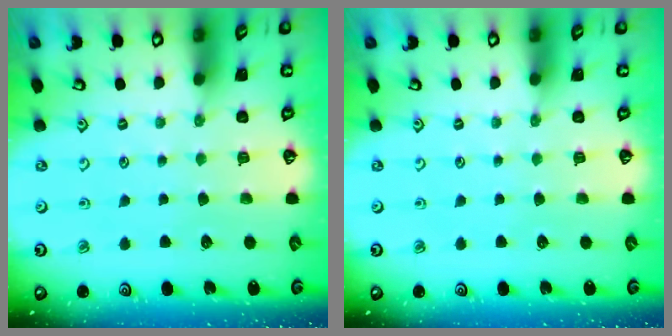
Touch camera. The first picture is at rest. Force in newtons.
{"total": 0.0}